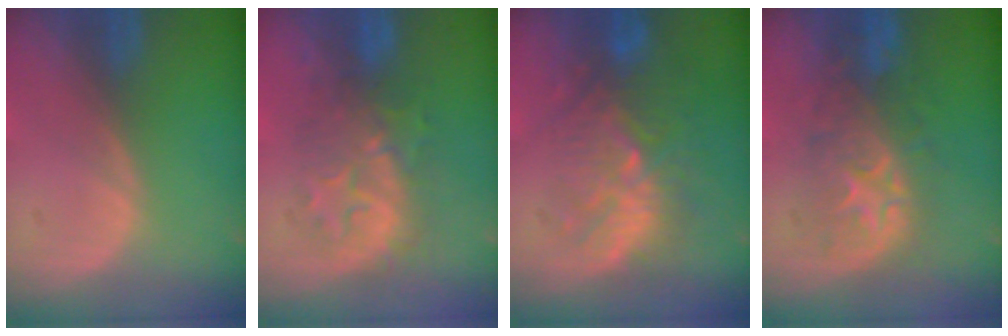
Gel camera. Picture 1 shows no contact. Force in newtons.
{"total": 8.1, "press": 8.0, "slide": 1.1}
{"total": 10.1, "press": 9.4, "slide": 3.7}
{"total": 8.7, "press": 8.7, "slide": 0.9}